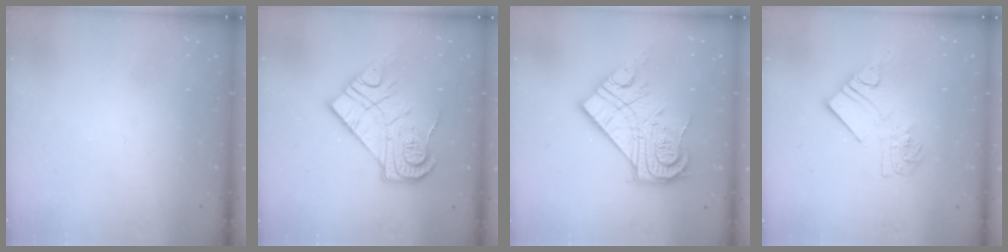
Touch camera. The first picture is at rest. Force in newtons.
{"total": 16.3, "press": 16.3, "slide": 1.1}
{"total": 20.0, "press": 20.0, "slide": 1.6}
{"total": 11.2, "press": 11.2, "slide": 0.9}